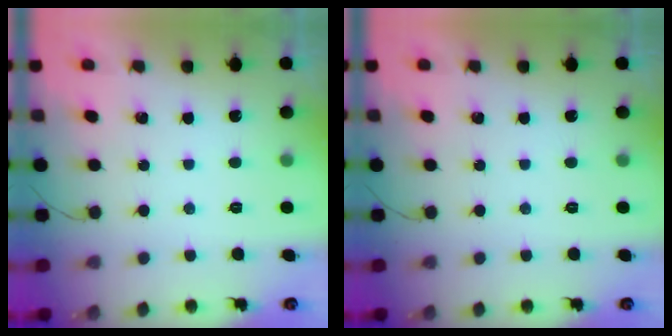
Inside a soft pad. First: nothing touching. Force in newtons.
{"total": 0.0}